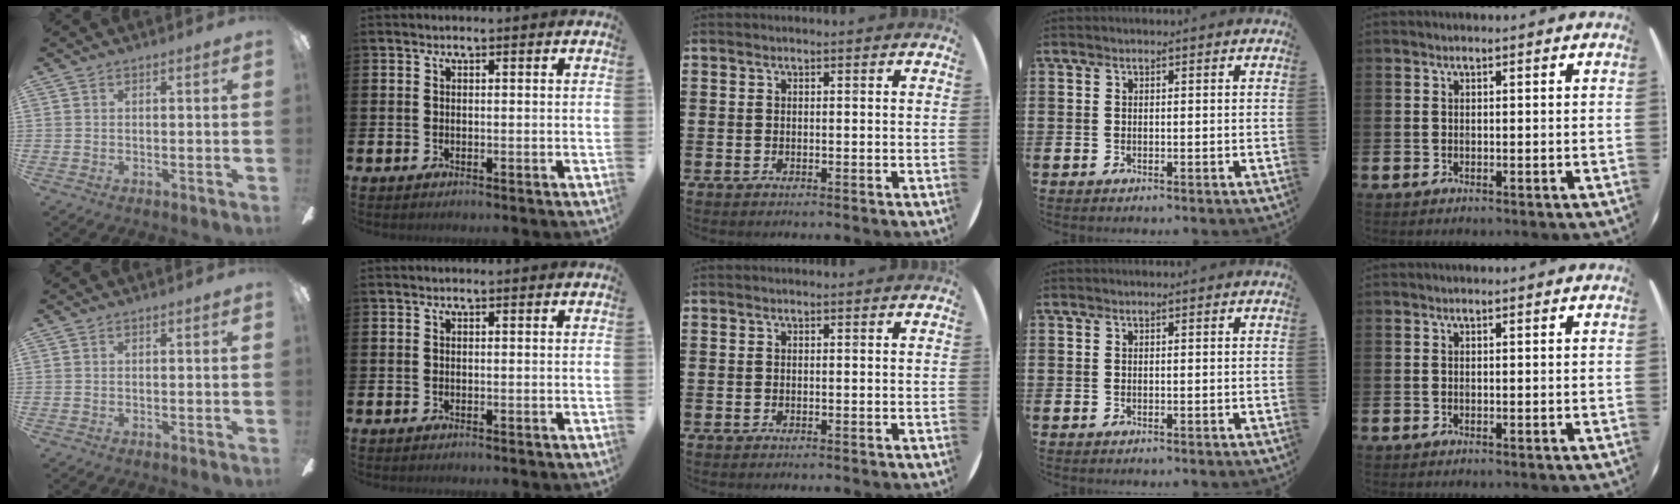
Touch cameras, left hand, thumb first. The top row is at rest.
{}